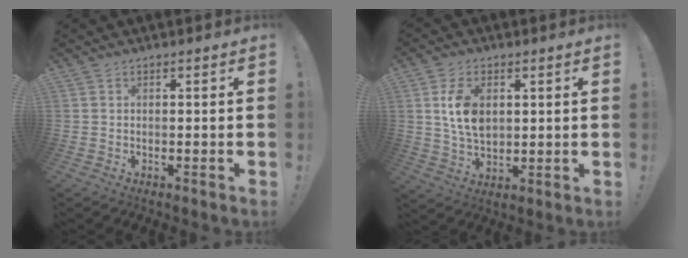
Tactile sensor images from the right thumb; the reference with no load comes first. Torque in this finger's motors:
{"motor_torque": [2.99, 0.68, 1.21, -1.50, 0.08]}